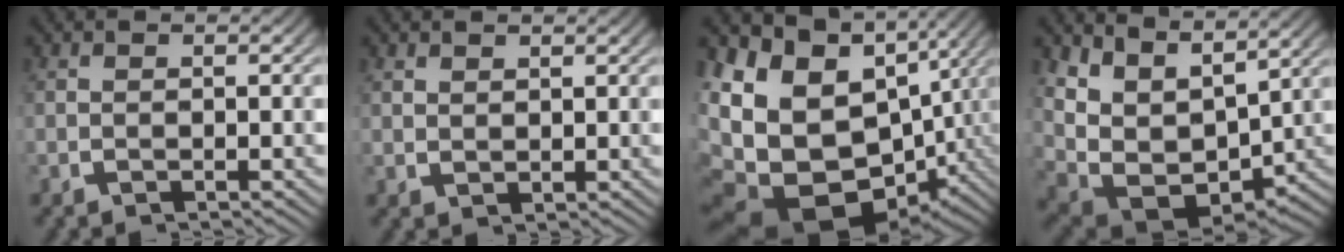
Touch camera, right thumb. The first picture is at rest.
{"total": 1.3, "force": [1.2, 0.4, 0.2], "torque": [0.004, 0.000, 0.029]}
{"total": 22.9, "force": [-3.2, 17.3, 14.6], "torque": [-0.319, -0.082, -0.022]}
{"total": 11.1, "force": [0.2, 7.7, 7.9], "torque": [-0.181, -0.048, 0.023]}